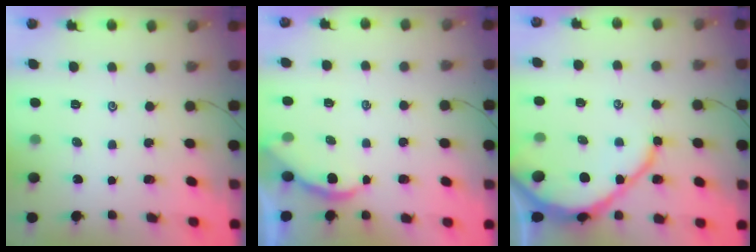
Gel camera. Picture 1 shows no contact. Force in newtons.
{"total": 2.3, "press": 2.3, "slide": 0.2}
{"total": 11.2, "press": 11.1, "slide": 1.2}